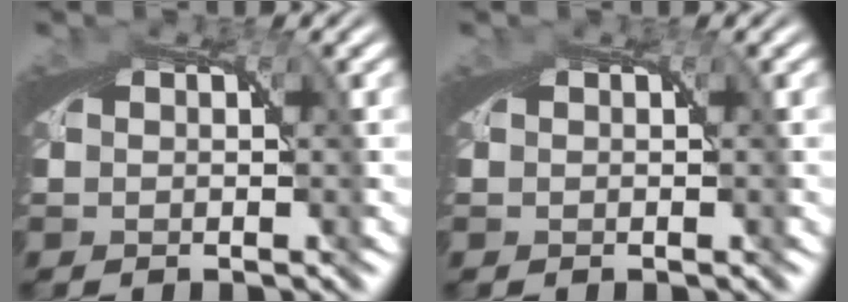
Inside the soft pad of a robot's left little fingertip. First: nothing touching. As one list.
[{"total": 0.0}]